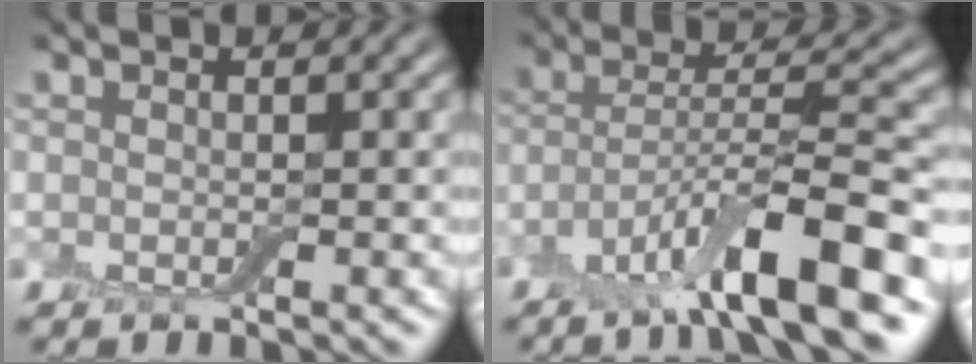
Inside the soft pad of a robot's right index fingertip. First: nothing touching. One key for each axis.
{"total": 9.2, "fx": -5.3, "fy": 1.6, "fz": 7.4, "tx": -0.123, "ty": 0.008, "tz": -0.097}